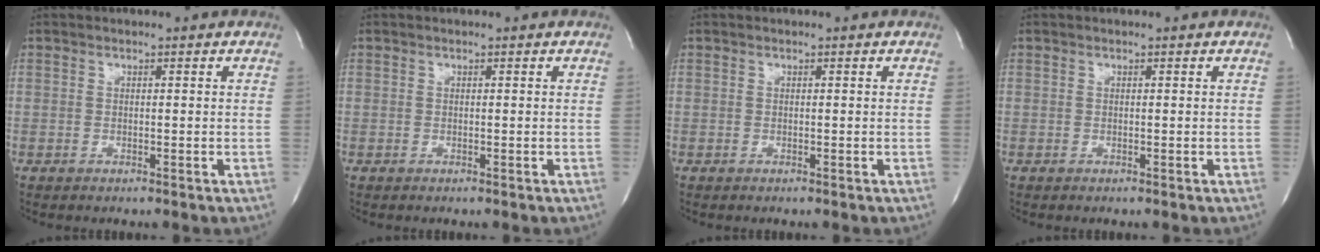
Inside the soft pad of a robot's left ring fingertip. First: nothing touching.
{"total": 0.0}
{"total": 0.0}
{"total": 0.0}